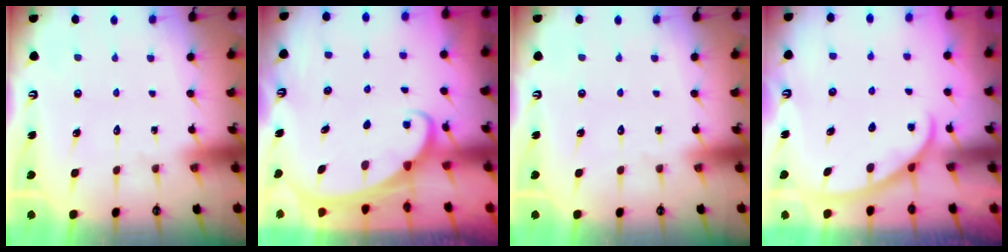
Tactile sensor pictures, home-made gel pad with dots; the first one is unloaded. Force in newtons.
{"total": 2.0, "press": 2.0, "slide": 0.2}
{"total": 0.0}
{"total": 2.4, "press": 2.4, "slide": 0.4}